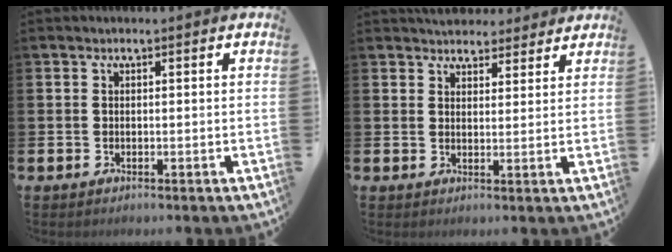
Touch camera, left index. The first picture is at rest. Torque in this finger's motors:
{"motor_torque": [1.03, -1.11, 0.11, 0.12]}